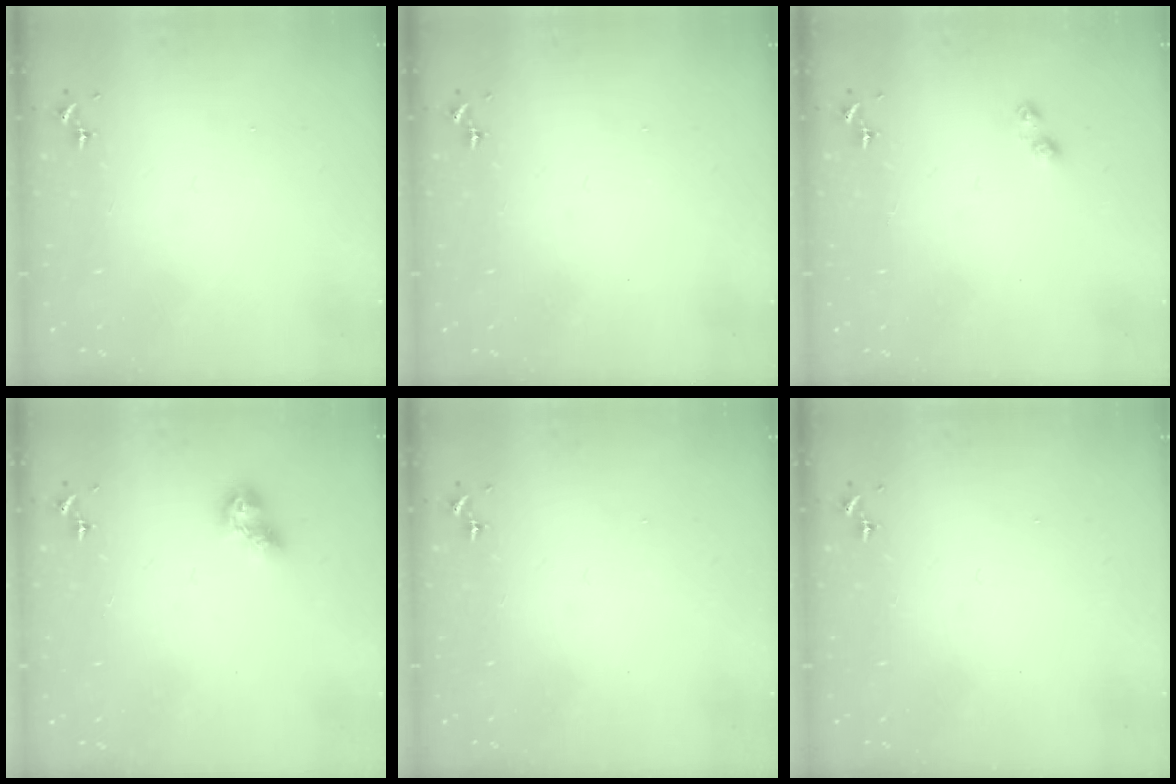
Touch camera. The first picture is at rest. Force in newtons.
{"total": 0.0}
{"total": 3.6, "press": 3.5, "slide": 0.4}
{"total": 9.2, "press": 9.1, "slide": 1.0}
{"total": 0.0}
{"total": 0.0}